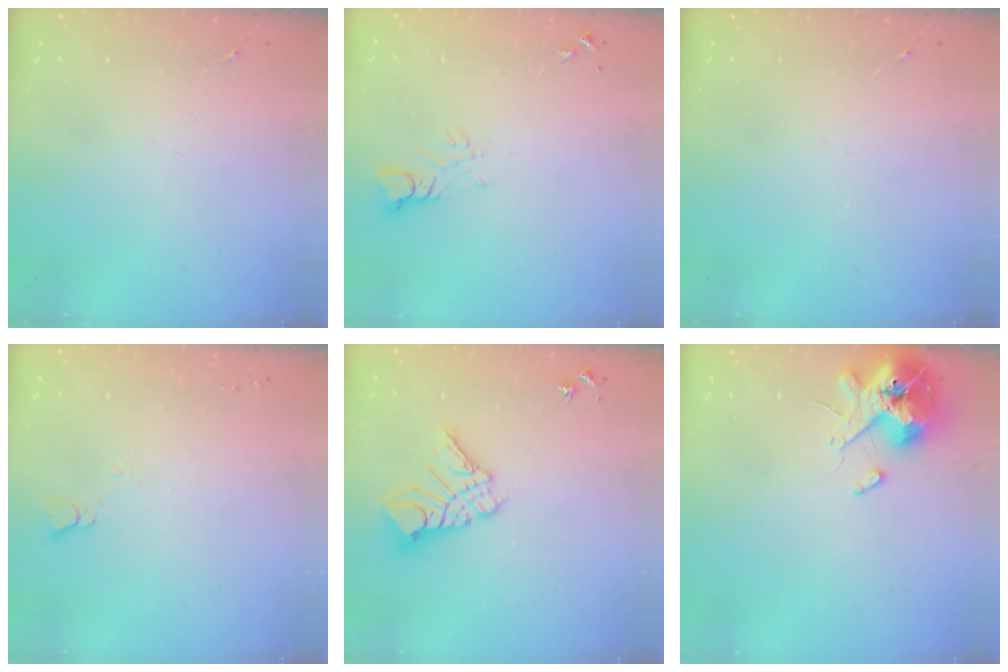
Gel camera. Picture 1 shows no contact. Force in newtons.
{"total": 3.4, "press": 3.4, "slide": 0.3}
{"total": 0.0}
{"total": 2.8, "press": 2.7, "slide": 0.3}
{"total": 11.7, "press": 11.7, "slide": 1.2}
{"total": 13.9, "press": 13.7, "slide": 2.2}